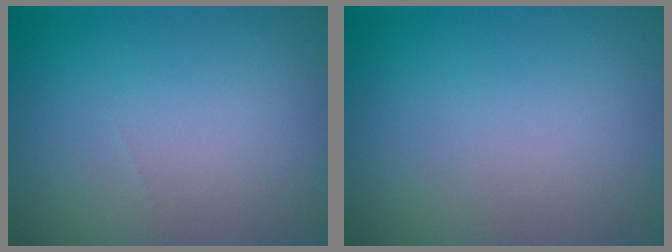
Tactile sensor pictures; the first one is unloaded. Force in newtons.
{"total": 0.0}